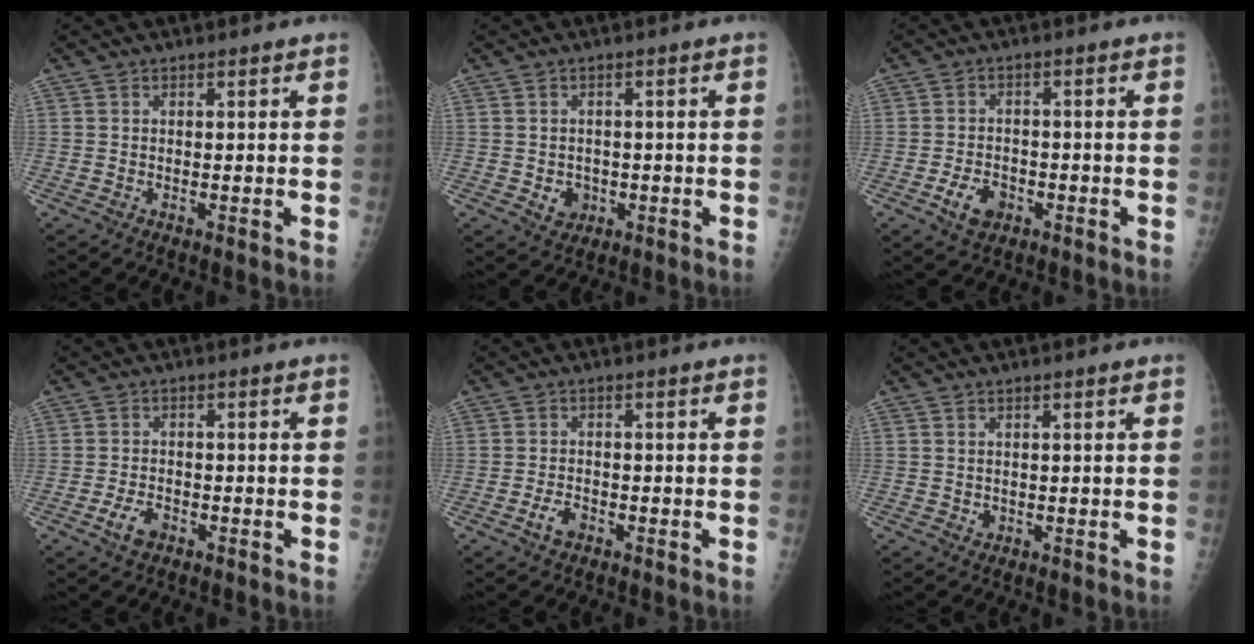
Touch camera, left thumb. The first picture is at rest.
{"total": 3.6, "force": [-0.9, 3.1, 1.5], "torque": [-0.006, 0.003, -0.004]}
{"total": 5.2, "force": [-2.4, 3.5, 3.0], "torque": [-0.043, 0.014, -0.038]}
{"total": 3.6, "force": [-1.9, 2.1, 2.2], "torque": [-0.041, 0.011, -0.033]}
{"total": 2.8, "force": [-1.6, 1.6, 1.7], "torque": [-0.032, 0.011, -0.026]}
{"total": 0.5, "force": [-0.2, 0.4, 0.4], "torque": [-0.005, 0.001, -0.003]}